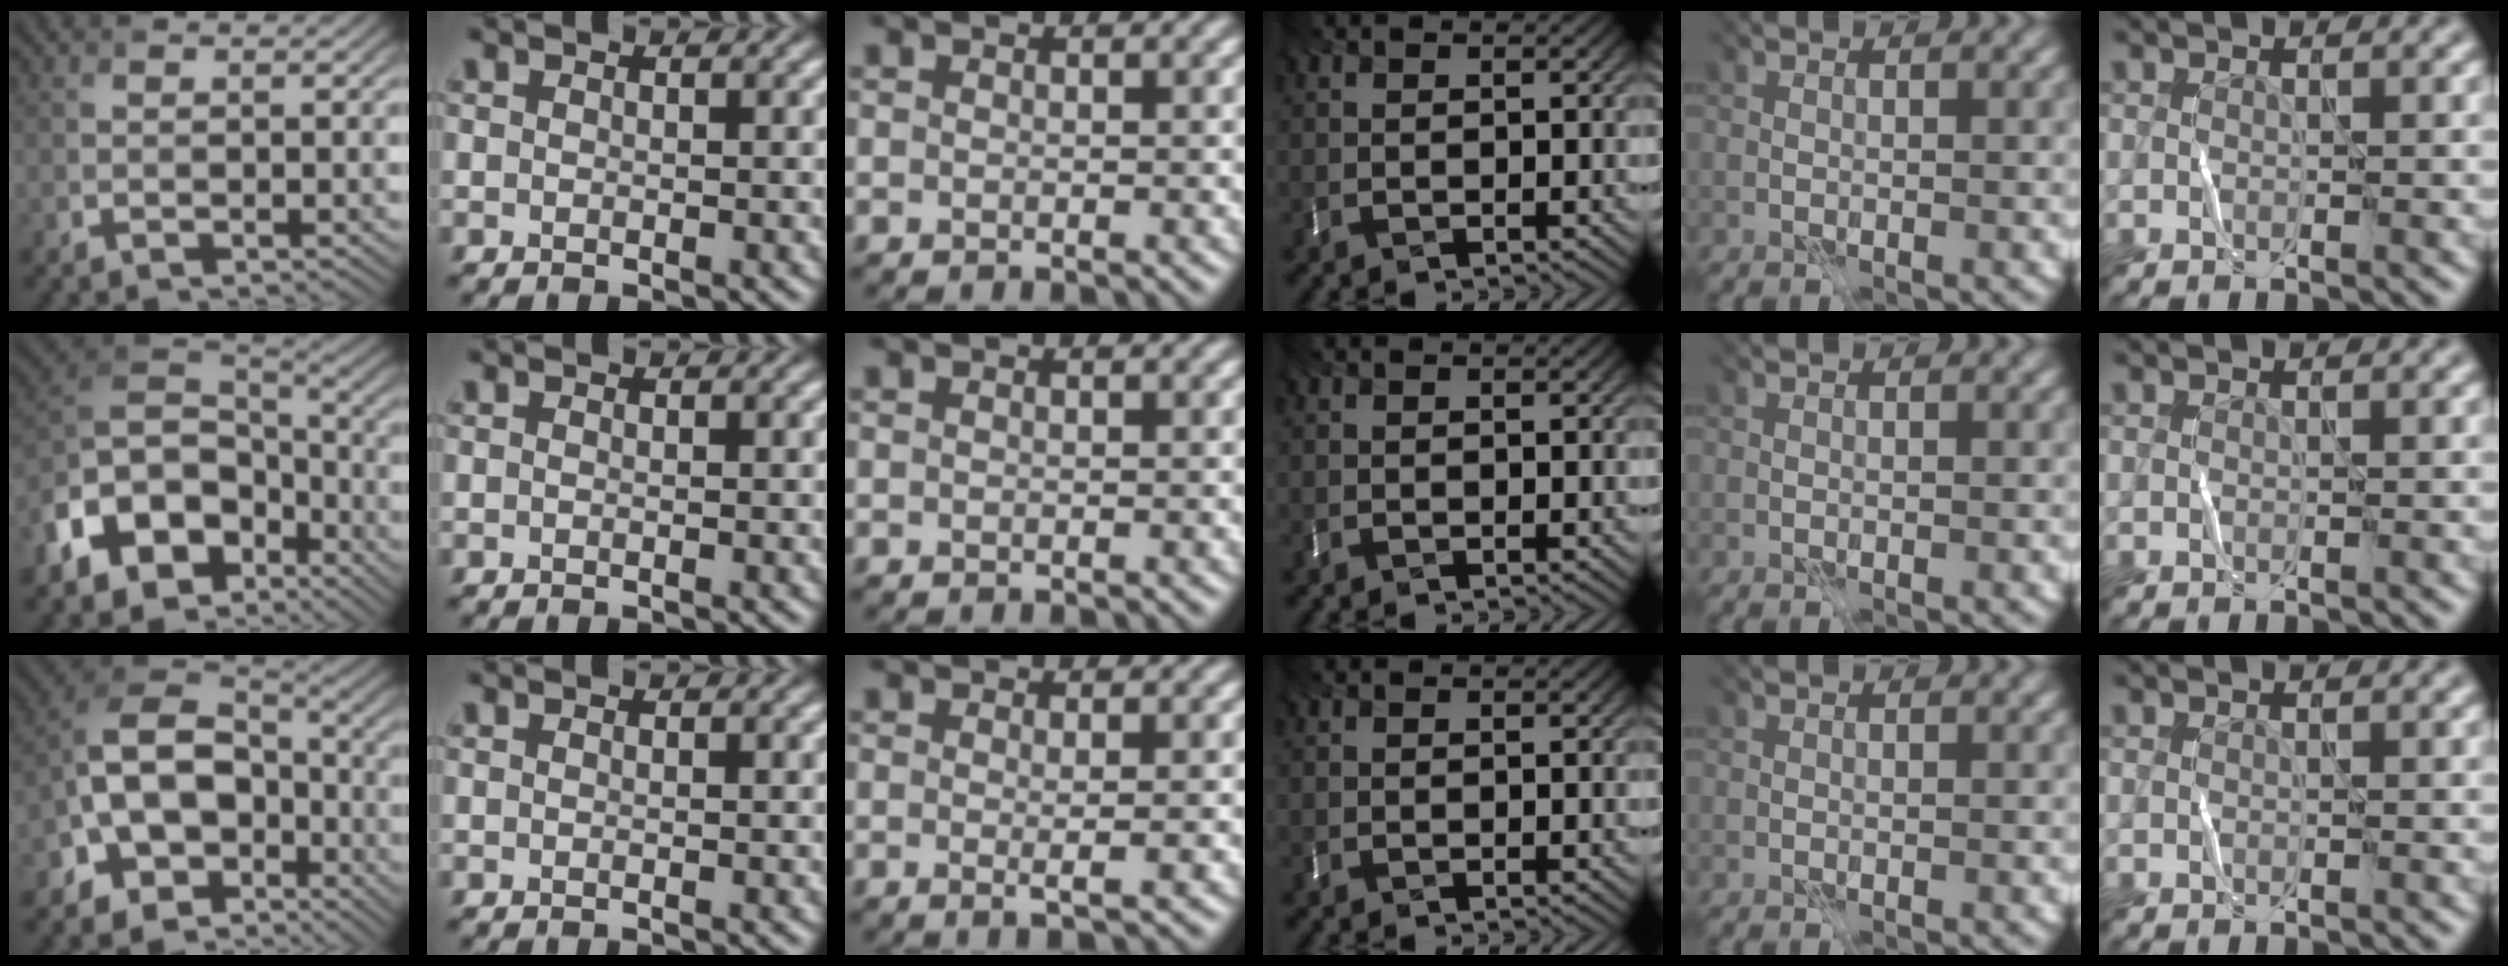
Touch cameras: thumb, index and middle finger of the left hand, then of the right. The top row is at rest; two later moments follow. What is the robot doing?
{"motion": "fold", "object": "bubble wrap"}